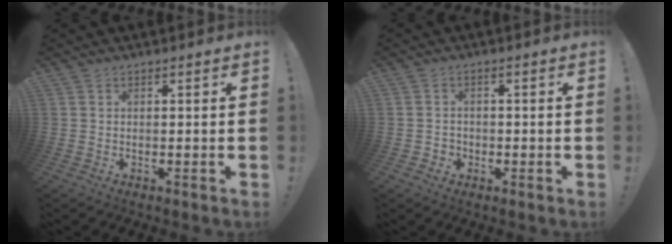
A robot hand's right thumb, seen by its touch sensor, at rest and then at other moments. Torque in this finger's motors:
{"motor_torque": [0.06, -0.10, -0.08, 0.02, 0.01]}